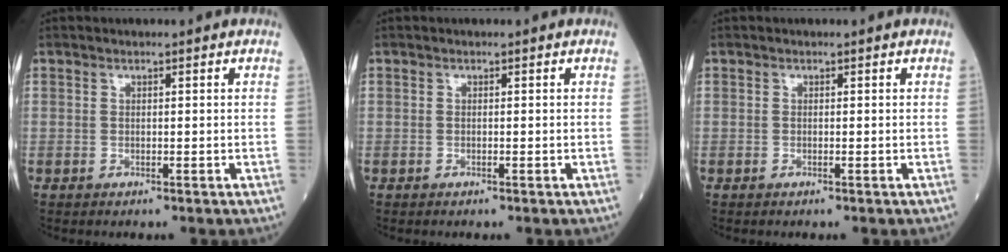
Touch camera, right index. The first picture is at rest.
{"total": 0.0}
{"total": 0.0}